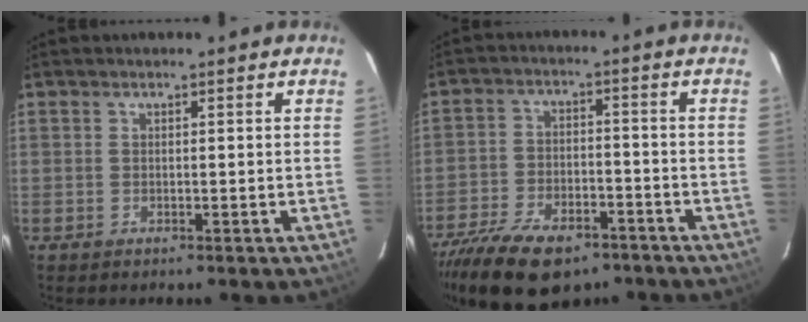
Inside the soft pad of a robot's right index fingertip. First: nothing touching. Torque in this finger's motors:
{"motor_torque": [1.39, -0.75, 0.64, 0.13]}